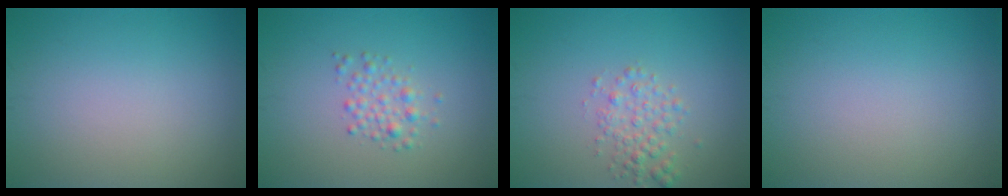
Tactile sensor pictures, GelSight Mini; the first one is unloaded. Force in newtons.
{"total": 1.8, "press": 1.8, "slide": 0.0}
{"total": 2.2, "press": 2.2, "slide": 0.1}
{"total": 0.0}